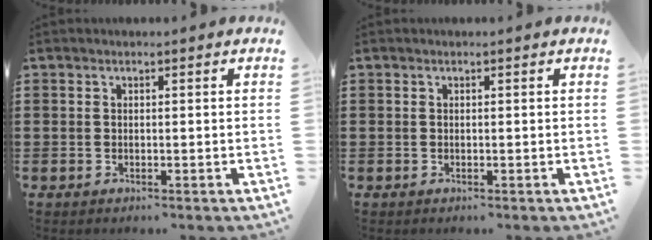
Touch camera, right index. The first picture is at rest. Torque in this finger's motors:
{"motor_torque": [0.01, 0.00, 0.00, 0.00]}